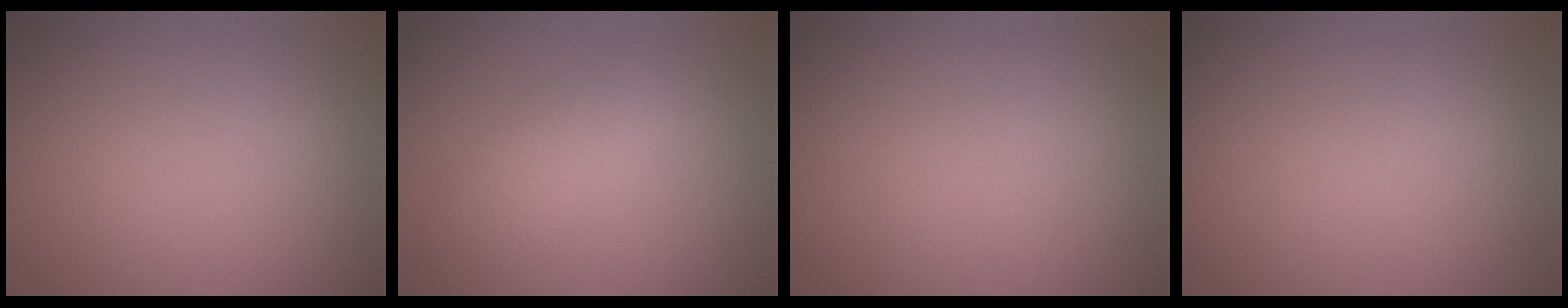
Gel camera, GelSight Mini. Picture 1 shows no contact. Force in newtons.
{"total": 2.8, "press": 2.8, "slide": 0.2}
{"total": 0.0}
{"total": 0.0}